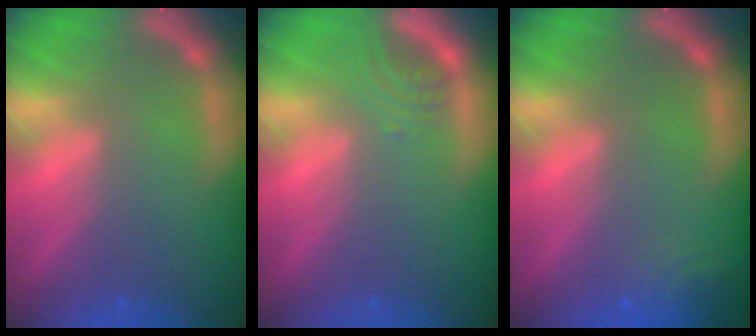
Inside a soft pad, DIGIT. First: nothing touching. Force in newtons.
{"total": 2.0}
{"total": 3.0}